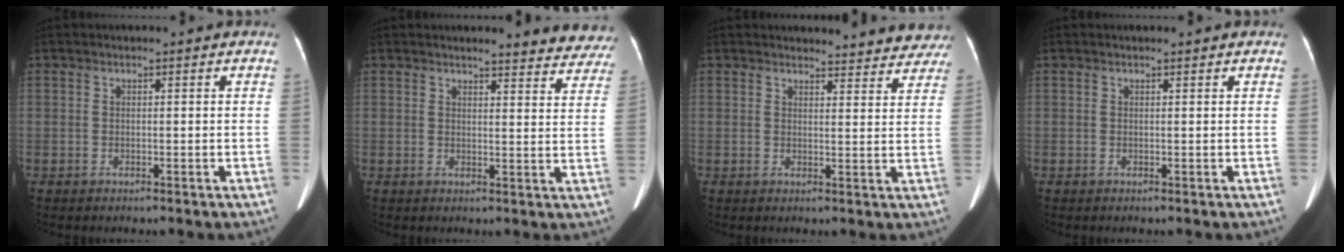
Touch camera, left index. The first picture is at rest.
{"total": 10.6, "force": [10.2, 1.8, 2.3], "torque": [0.004, -0.033, 0.087]}
{"total": 10.6, "force": [10.2, 2.7, 0.9], "torque": [0.027, -0.023, 0.088]}
{"total": 0.6, "force": [0.5, 0.1, 0.3], "torque": [-0.009, 0.004, 0.009]}